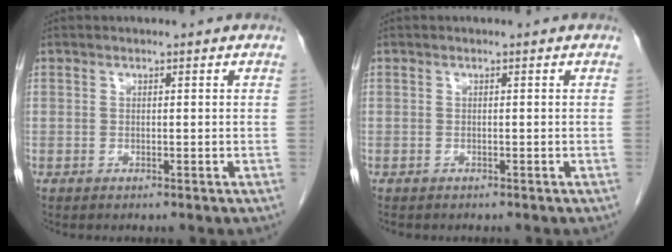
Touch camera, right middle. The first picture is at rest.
{"total": 0.9, "force": [-0.7, 0.4, 0.2], "torque": [-0.007, 0.000, -0.010]}